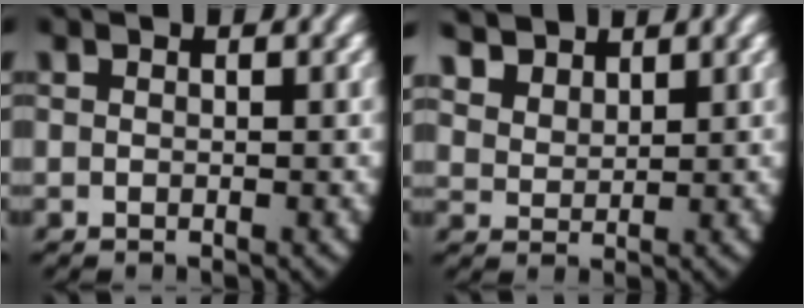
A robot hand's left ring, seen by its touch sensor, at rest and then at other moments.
{"total": 3.6, "force": [2.8, 1.8, 1.2], "torque": [-0.031, -0.005, 0.059]}